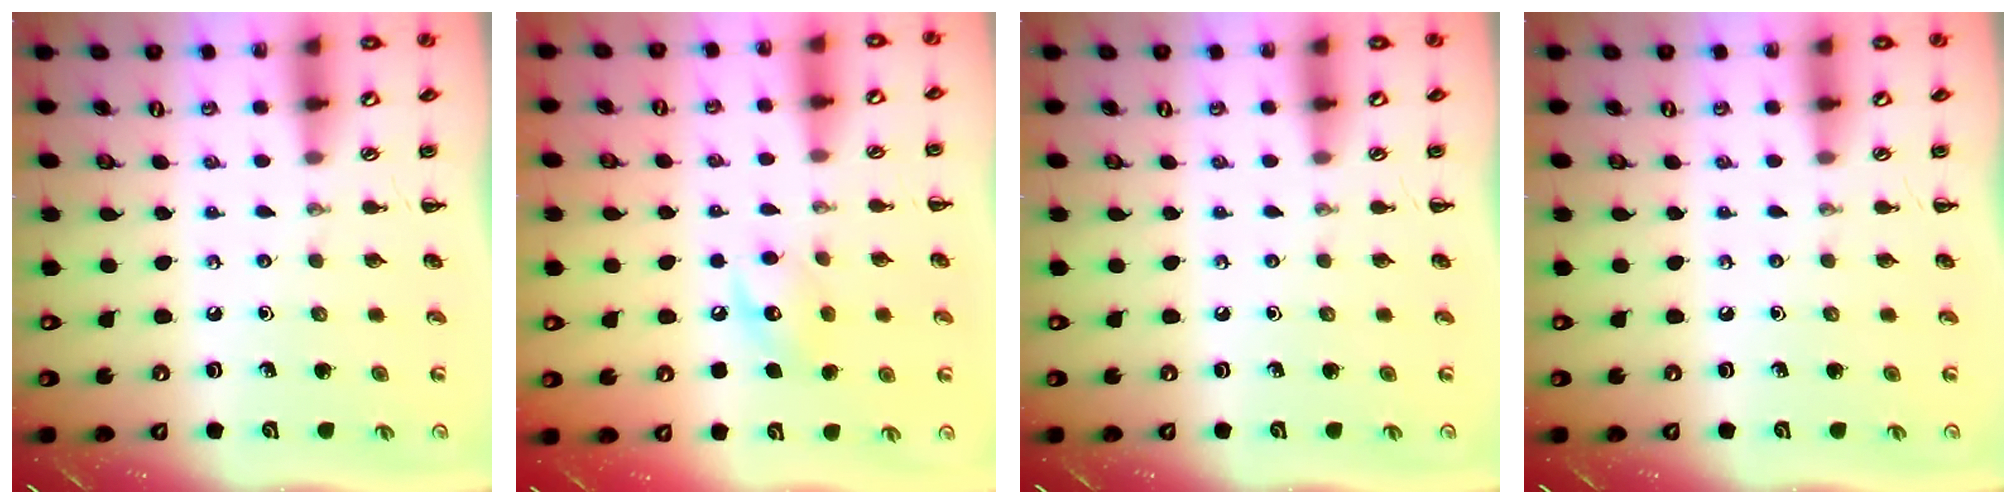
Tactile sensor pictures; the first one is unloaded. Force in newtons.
{"total": 8.2, "press": 8.1, "slide": 1.1}
{"total": 0.0}
{"total": 0.0}